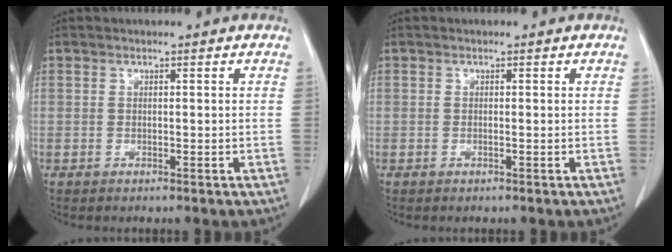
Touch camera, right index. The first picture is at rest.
{"total": 0.0}